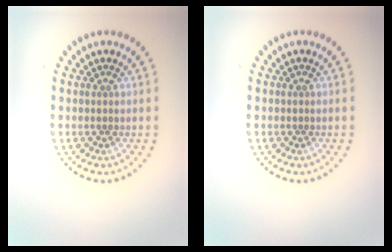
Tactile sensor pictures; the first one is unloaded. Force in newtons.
{"total": 0.0}